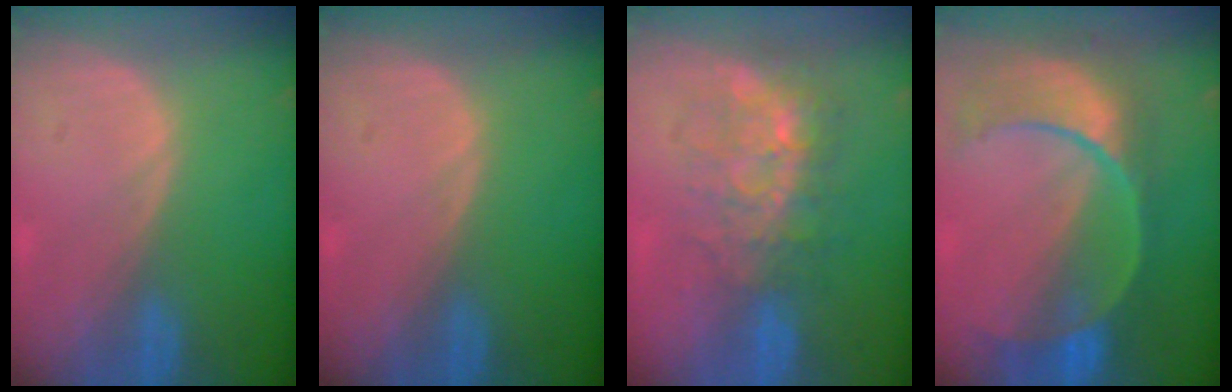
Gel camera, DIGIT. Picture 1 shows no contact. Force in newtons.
{"total": 0.0}
{"total": 8.7, "press": 7.5, "slide": 4.3}
{"total": 10.8, "press": 9.3, "slide": 5.6}